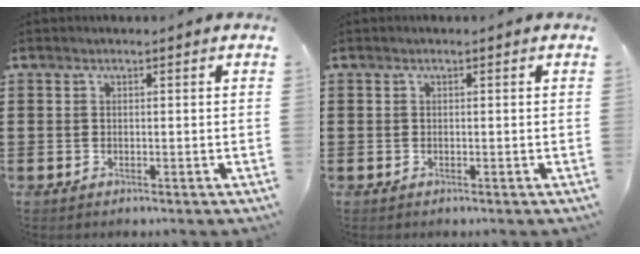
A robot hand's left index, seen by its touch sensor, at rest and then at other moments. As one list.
[{"total": 0.0}]